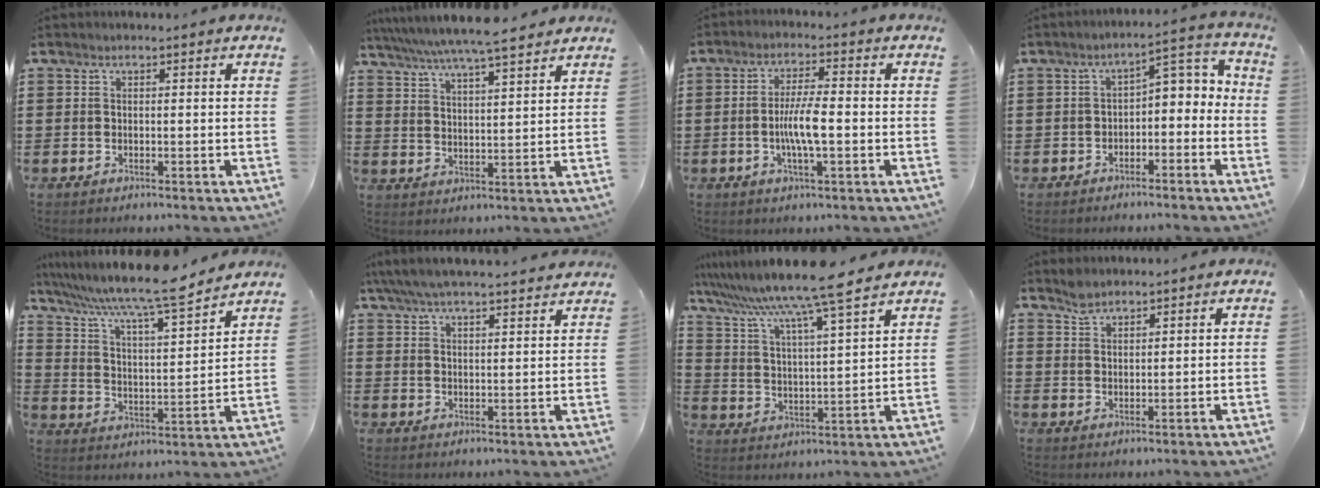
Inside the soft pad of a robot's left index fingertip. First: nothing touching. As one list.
[{"total": 6.5, "force": [5.8, -0.1, 2.9], "torque": [-0.076, -0.026, 0.100]}, {"total": 6.1, "force": [-1.2, 1.3, 5.8], "torque": [-0.122, -0.001, -0.029]}, {"total": 3.3, "force": [-2.4, 1.6, 1.5], "torque": [-0.026, -0.003, -0.061]}, {"total": 8.9, "force": [7.6, 0.7, 4.7], "torque": [-0.122, -0.043, 0.122]}, {"total": 5.2, "force": [4.9, 0.1, 1.8], "torque": [-0.051, -0.020, 0.086]}, {"total": 8.9, "force": [7.7, -1.0, 4.2], "torque": [-0.114, -0.055, 0.124]}, {"total": 2.3, "force": [2.1, 0.8, 0.5], "torque": [-0.015, 0.001, 0.041]}]